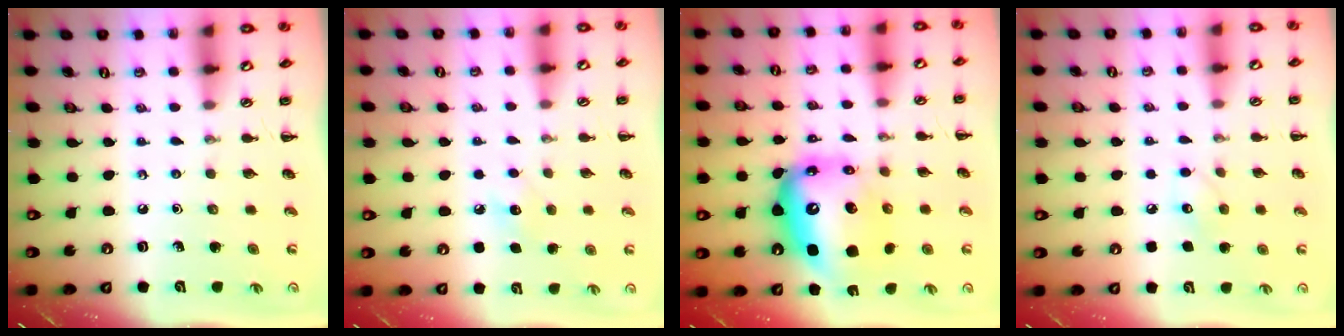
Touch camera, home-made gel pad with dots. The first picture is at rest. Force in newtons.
{"total": 7.1, "press": 6.9, "slide": 1.9}
{"total": 15.8, "press": 15.1, "slide": 4.6}
{"total": 7.3, "press": 7.1, "slide": 1.3}